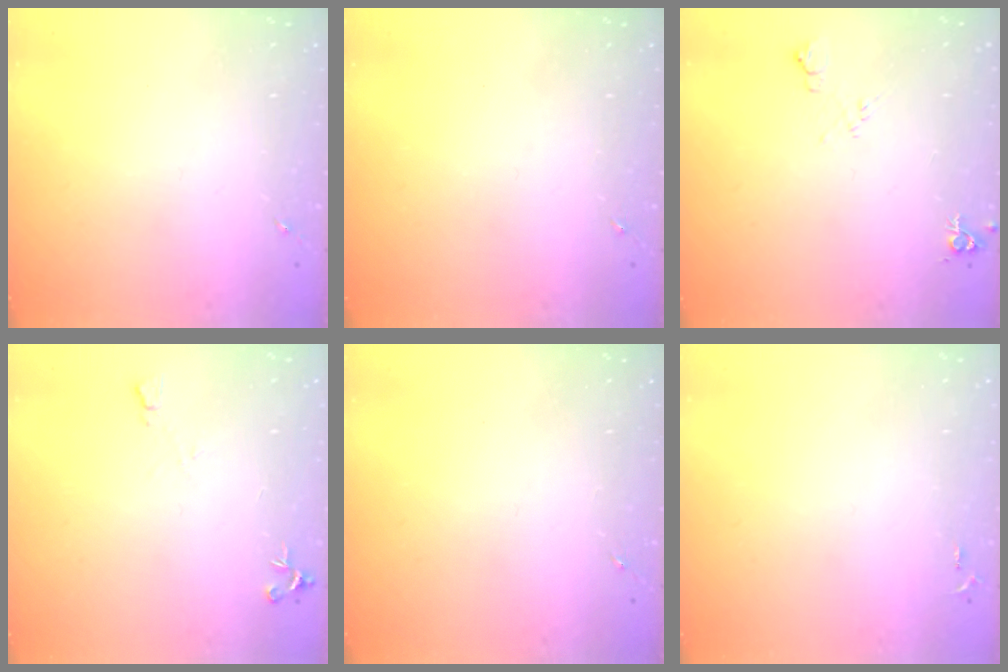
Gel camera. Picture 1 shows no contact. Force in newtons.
{"total": 0.0}
{"total": 6.5, "press": 6.4, "slide": 1.0}
{"total": 4.4, "press": 4.3, "slide": 0.9}
{"total": 0.0}
{"total": 2.5, "press": 2.5, "slide": 0.3}